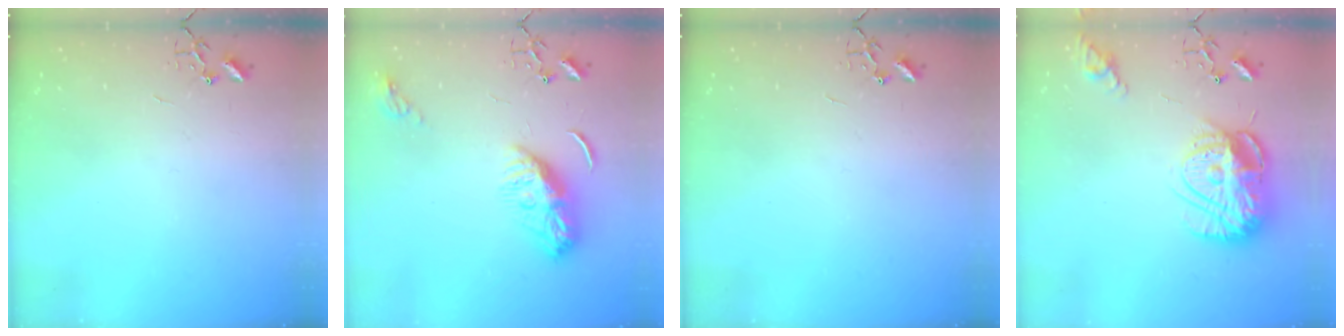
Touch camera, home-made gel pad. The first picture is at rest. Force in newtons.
{"total": 9.4, "press": 9.4, "slide": 0.6}
{"total": 0.0}
{"total": 17.2, "press": 17.2, "slide": 1.4}